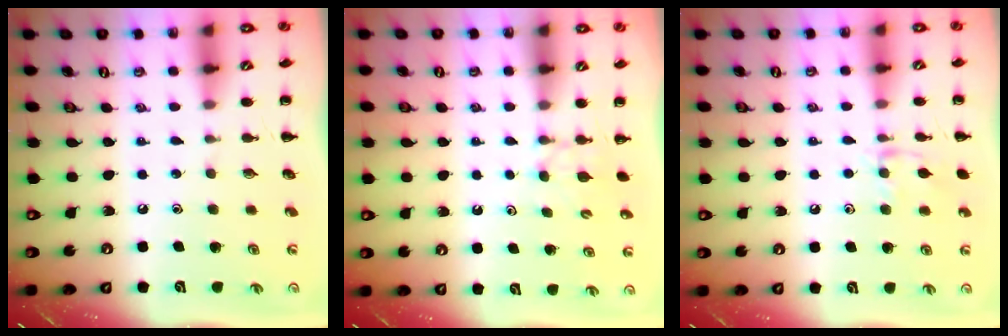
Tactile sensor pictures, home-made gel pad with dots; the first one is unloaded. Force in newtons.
{"total": 2.6, "press": 2.4, "slide": 1.1}
{"total": 8.5, "press": 8.4, "slide": 1.2}